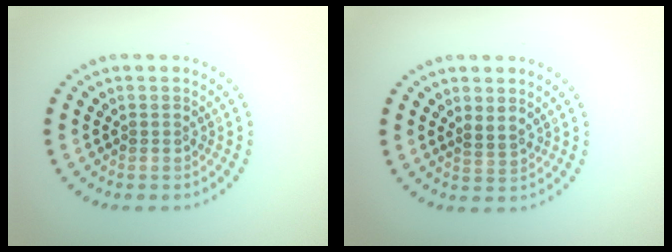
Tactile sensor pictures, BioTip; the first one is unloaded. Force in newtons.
{"total": 1.2, "press": 1.0, "slide": 0.6}